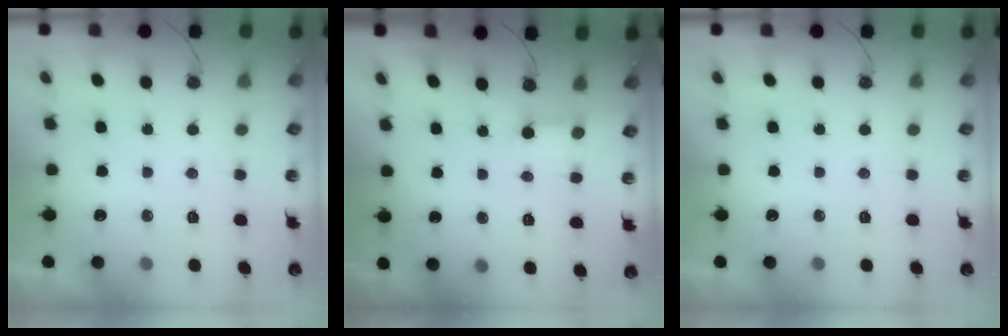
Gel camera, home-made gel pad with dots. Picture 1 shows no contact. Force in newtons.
{"total": 2.6, "press": 2.6, "slide": 0.1}
{"total": 0.0}